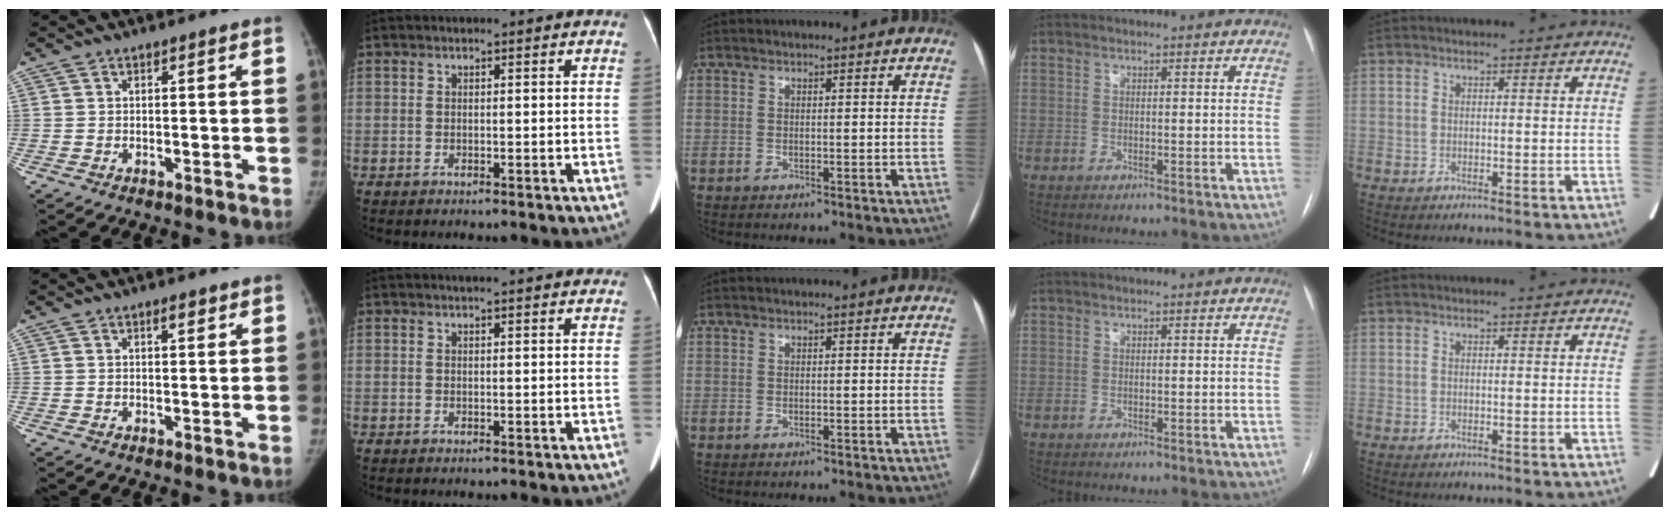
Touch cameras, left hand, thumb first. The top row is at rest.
{"thumb": {"total": 1.7, "force": [1.0, 0.6, 1.2], "torque": [-0.013, -0.004, 0.015]}, "index": {"total": 6.6, "force": [5.8, 0.8, 3.0], "torque": [-0.040, 0.019, 0.064]}}